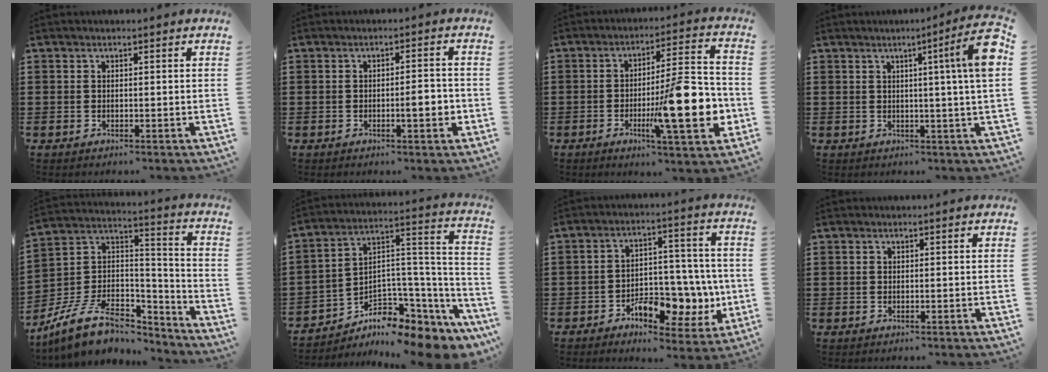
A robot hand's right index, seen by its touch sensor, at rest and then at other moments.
{"total": 3.7, "force": [-0.9, 0.9, 3.5], "torque": [-0.050, -0.001, -0.018]}
{"total": 15.5, "force": [-4.3, 3.4, 14.5], "torque": [-0.211, -0.006, -0.071]}
{"total": 8.0, "force": [2.0, -0.8, 7.7], "torque": [-0.119, -0.016, 0.026]}
{"total": 11.1, "force": [-7.5, 5.4, 6.3], "torque": [-0.131, 0.023, -0.138]}
{"total": 4.7, "force": [-3.1, 2.8, 2.3], "torque": [-0.053, -0.029, -0.055]}
{"total": 8.5, "force": [-2.9, 5.7, 5.6], "torque": [-0.074, 0.013, -0.049]}
{"total": 0.0}